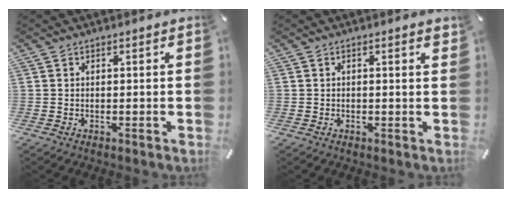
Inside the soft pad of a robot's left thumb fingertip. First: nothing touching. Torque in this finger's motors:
{"motor_torque": [-0.07, -0.42, -0.24, -0.06, -0.08]}